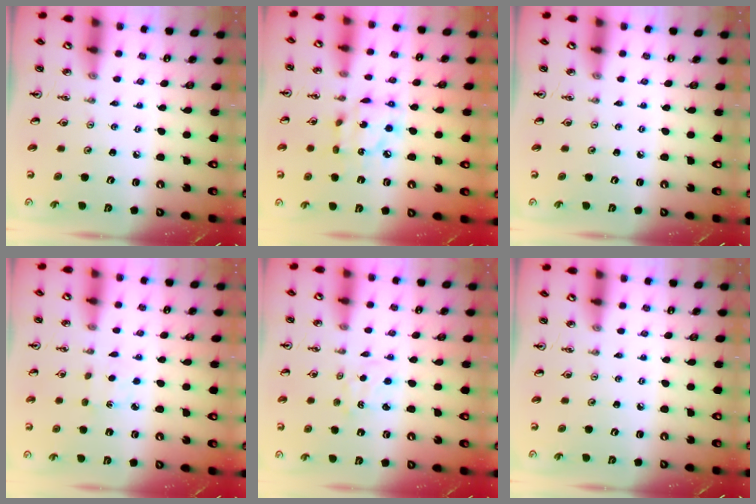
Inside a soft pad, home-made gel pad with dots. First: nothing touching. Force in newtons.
{"total": 10.4, "press": 10.4, "slide": 0.6}
{"total": 0.0}
{"total": 2.8, "press": 2.8, "slide": 0.4}
{"total": 2.1, "press": 2.1, "slide": 0.2}
{"total": 0.0}